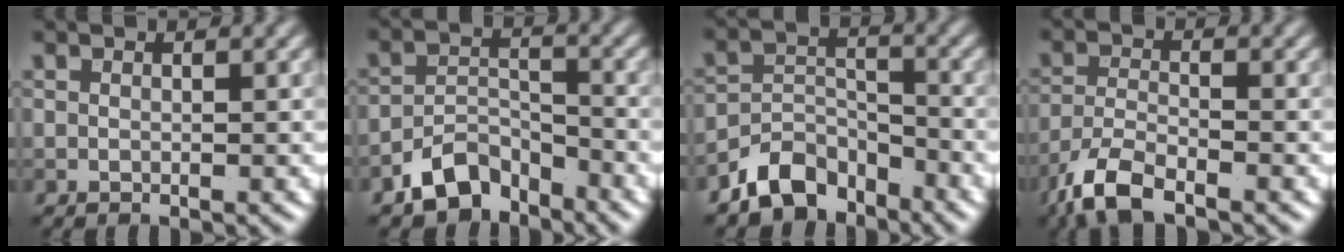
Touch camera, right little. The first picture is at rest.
{"total": 4.9, "force": [-3.9, 2.5, 1.9], "torque": [-0.023, 0.001, -0.078]}
{"total": 5.2, "force": [-4.1, 2.7, 1.6], "torque": [-0.018, -0.001, -0.083]}
{"total": 5.3, "force": [-3.9, 1.7, 3.1], "torque": [-0.064, -0.009, -0.085]}